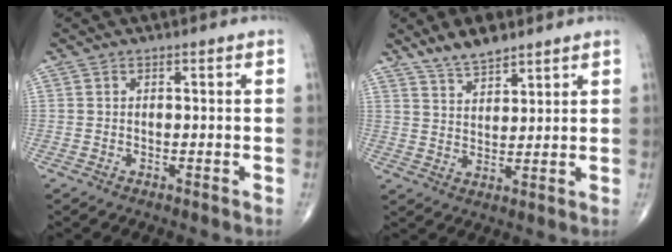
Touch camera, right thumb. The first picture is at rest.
{"total": 6.8, "force": [5.4, 2.4, 3.4], "torque": [-0.045, -0.028, 0.102]}